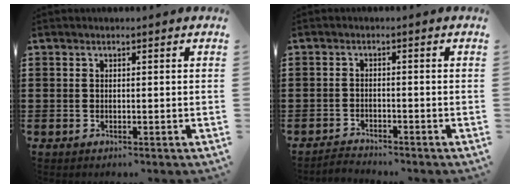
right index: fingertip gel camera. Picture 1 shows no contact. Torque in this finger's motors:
{"motor_torque": [-1.16, 0.26, -0.71, -0.21]}